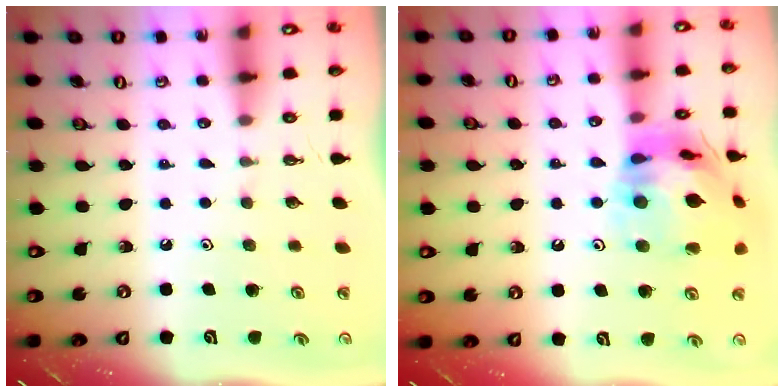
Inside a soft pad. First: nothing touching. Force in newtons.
{"total": 20.5, "press": 20.4, "slide": 2.3}